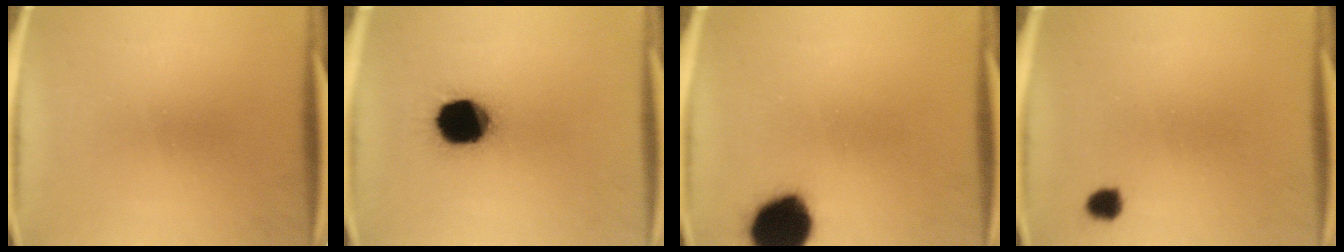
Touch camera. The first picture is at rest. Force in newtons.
{"total": 16.5}
{"total": 15.9}
{"total": 2.4}